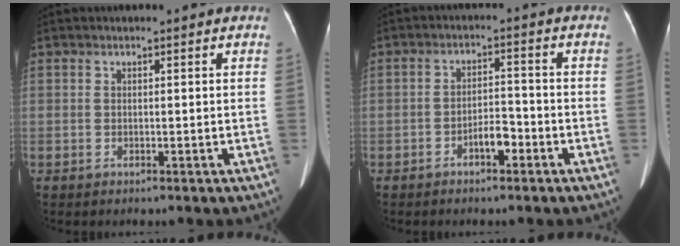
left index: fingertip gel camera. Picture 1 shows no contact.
{"total": 3.9, "force": [-2.3, 1.5, 2.8], "torque": [-0.047, 0.011, -0.040]}